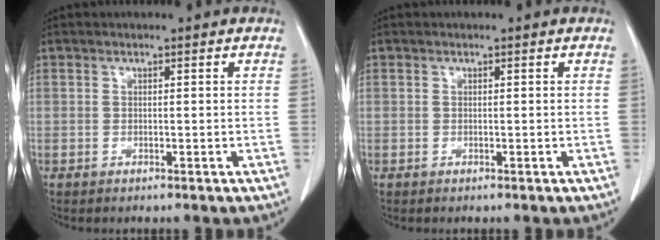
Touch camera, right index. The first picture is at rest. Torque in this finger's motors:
{"motor_torque": [0.00, 0.00, 0.00, 0.00]}